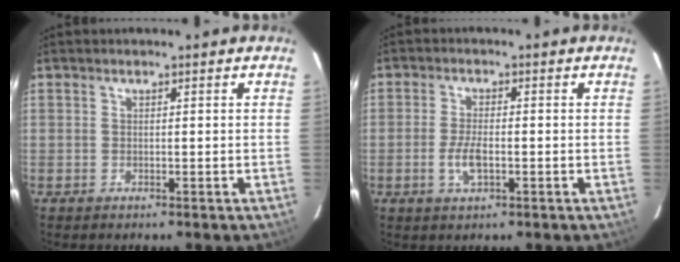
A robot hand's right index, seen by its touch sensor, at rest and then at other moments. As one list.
[{"total": 4.5, "force": [-1.4, 1.8, 3.9], "torque": [-0.082, -0.004, -0.025]}]